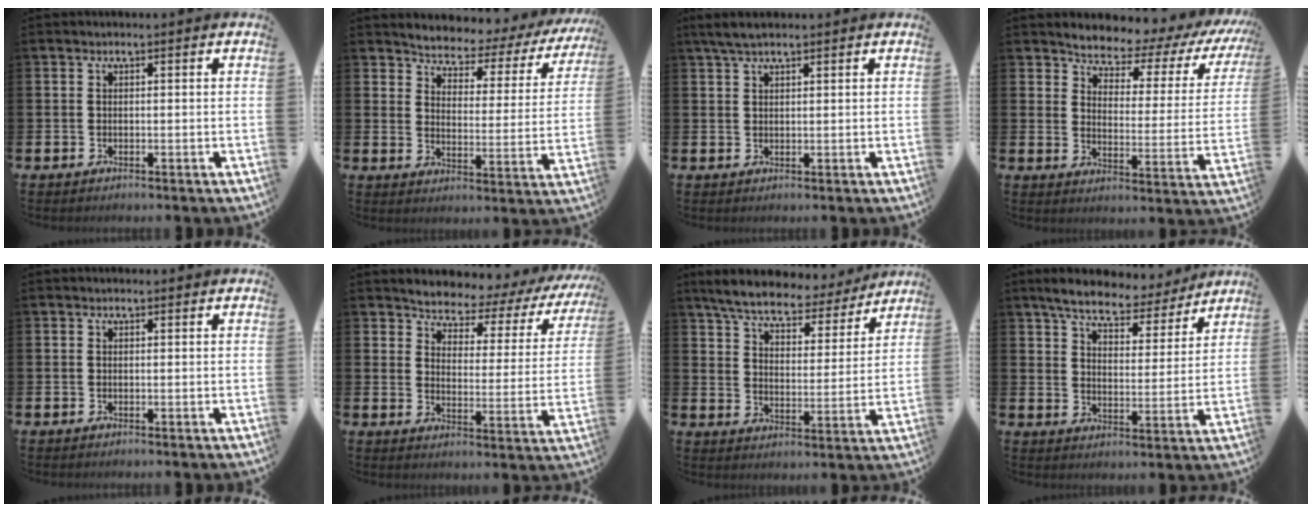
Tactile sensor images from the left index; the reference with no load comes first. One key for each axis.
{"total": 3.9, "fx": 3.7, "fy": 1.3, "fz": 0.4, "tx": -0.033, "ty": -0.038, "tz": 0.053}
{"total": 3.1, "fx": 2.4, "fy": 0.8, "fz": 1.8, "tx": -0.037, "ty": 0.000, "tz": 0.043}
{"total": 5.1, "fx": 4.7, "fy": 1.6, "fz": 1.0, "tx": -0.041, "ty": -0.046, "tz": 0.071}
{"total": 0.0}
{"total": 4.3, "fx": 4.0, "fy": 1.4, "fz": 0.5, "tx": -0.030, "ty": -0.044, "tz": 0.057}
{"total": 7.4, "fx": 6.8, "fy": 1.6, "fz": 2.4, "tx": -0.075, "ty": -0.045, "tz": 0.116}
{"total": 7.3, "fx": 6.8, "fy": 1.9, "fz": 2.1, "tx": -0.060, "ty": -0.041, "tz": 0.116}